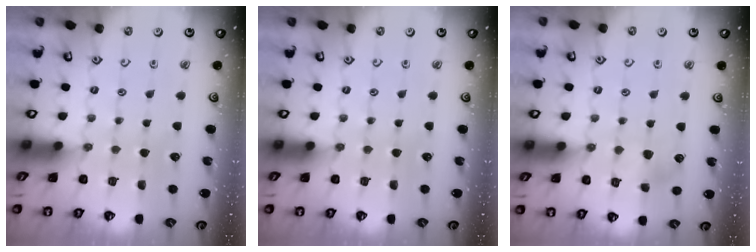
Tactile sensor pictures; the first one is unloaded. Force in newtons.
{"total": 0.0}
{"total": 5.6, "press": 5.6, "slide": 0.4}